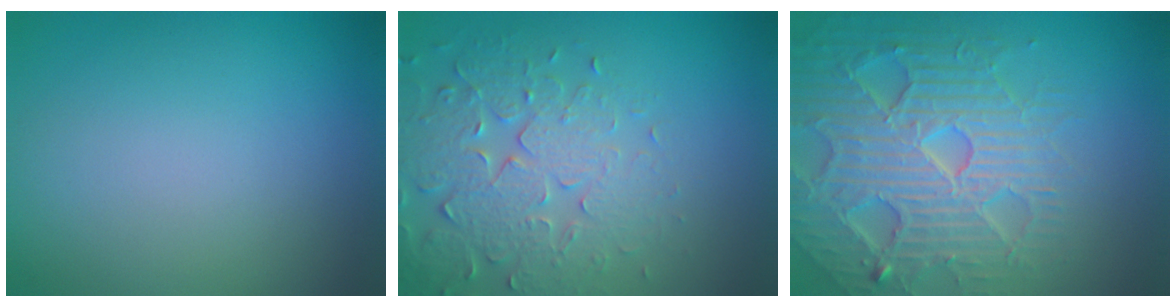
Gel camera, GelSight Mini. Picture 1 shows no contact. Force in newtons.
{"total": 4.6, "press": 4.5, "slide": 1.1}
{"total": 7.4, "press": 7.2, "slide": 1.4}